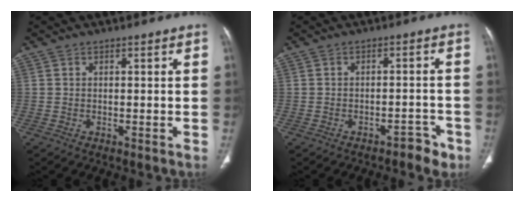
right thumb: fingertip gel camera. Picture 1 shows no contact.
{"total": 3.8, "force": [-2.9, 1.9, 1.6], "torque": [-0.008, 0.030, -0.036]}